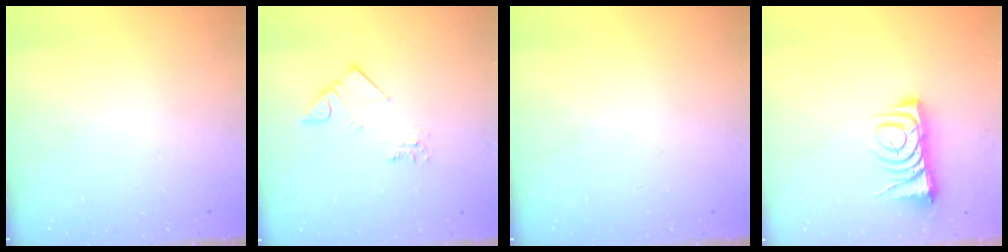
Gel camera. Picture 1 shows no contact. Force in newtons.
{"total": 3.4, "press": 3.4, "slide": 0.2}
{"total": 0.0}
{"total": 6.8, "press": 6.7, "slide": 1.0}